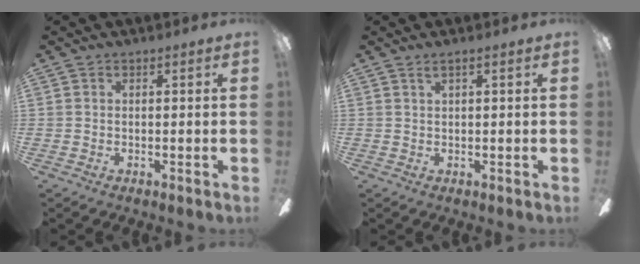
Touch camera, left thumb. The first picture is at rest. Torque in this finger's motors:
{"motor_torque": [0.18, 0.09, -0.06, -0.02, -0.01]}